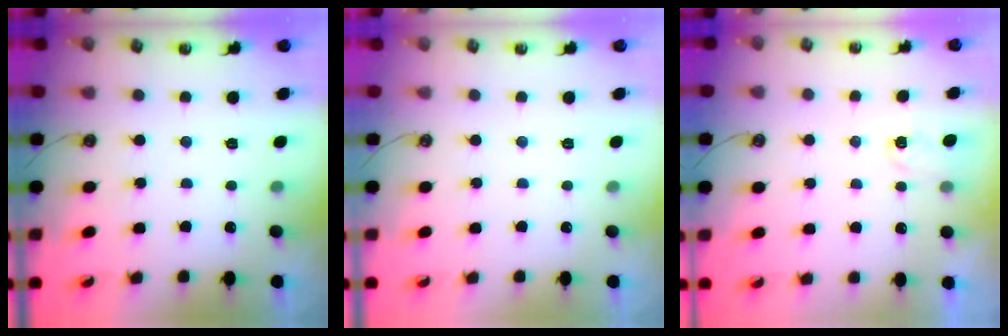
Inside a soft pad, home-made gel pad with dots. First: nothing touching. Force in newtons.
{"total": 0.0}
{"total": 2.9, "press": 2.9, "slide": 0.4}